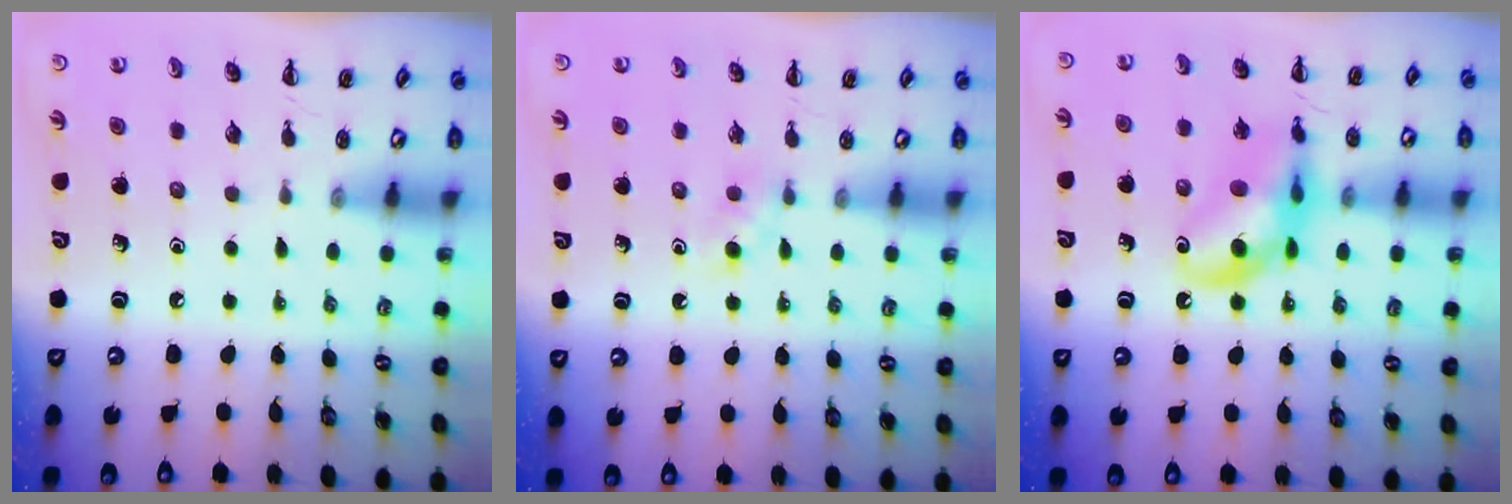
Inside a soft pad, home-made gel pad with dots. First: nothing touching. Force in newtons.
{"total": 2.7, "press": 2.5, "slide": 1.0}
{"total": 13.2, "press": 12.9, "slide": 2.6}